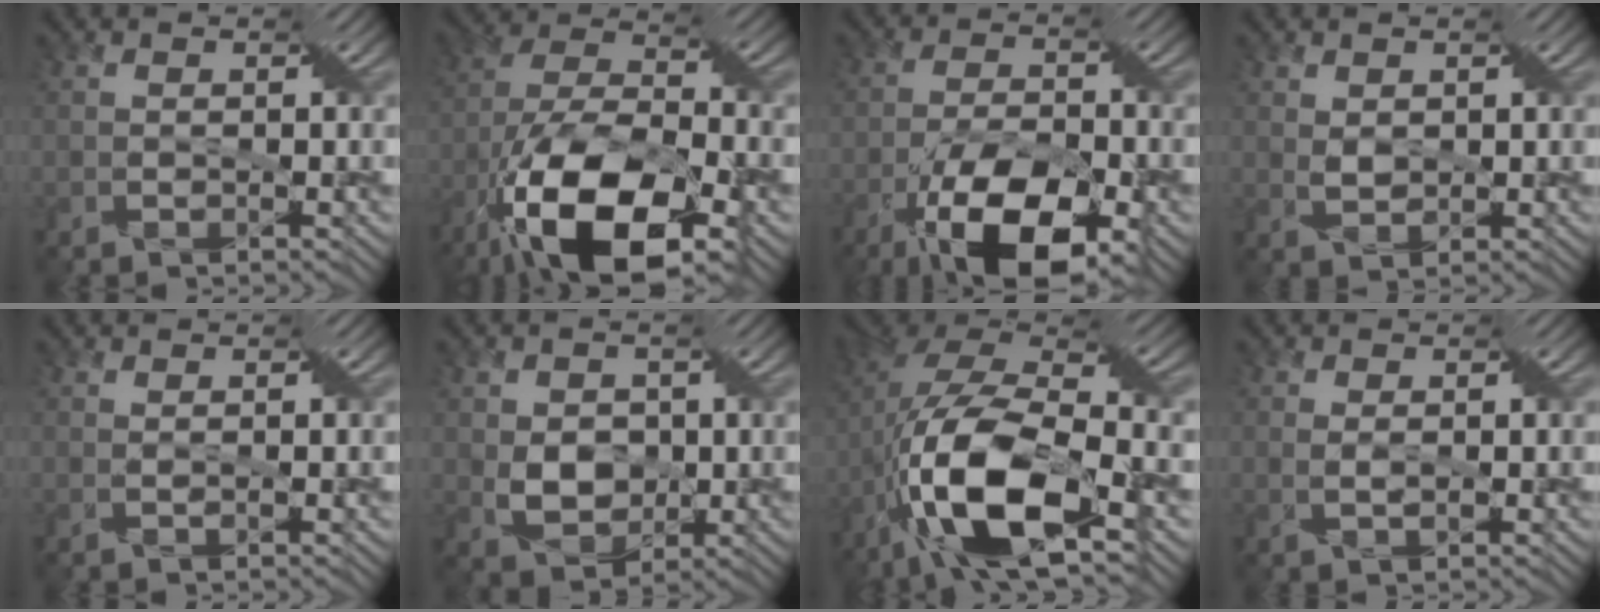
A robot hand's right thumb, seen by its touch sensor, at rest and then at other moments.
{"total": 17.6, "force": [-9.1, 7.3, 13.1], "torque": [-0.283, -0.027, -0.164]}
{"total": 13.4, "force": [-7.1, 5.1, 10.2], "torque": [-0.202, -0.024, -0.124]}
{"total": 1.9, "force": [1.0, 0.9, 1.4], "torque": [-0.047, -0.003, 0.021]}
{"total": 0.8, "force": [0.5, -0.4, 0.6], "torque": [-0.027, -0.002, 0.011]}
{"total": 4.9, "force": [0.4, 3.7, 3.2], "torque": [-0.090, -0.009, 0.004]}
{"total": 16.0, "force": [-5.9, 5.9, 13.6], "torque": [-0.296, -0.005, -0.115]}
{"total": 1.8, "force": [0.4, 0.6, 1.6], "torque": [-0.038, 0.000, 0.011]}